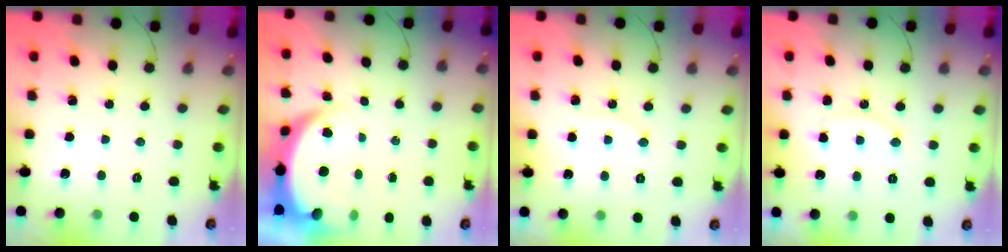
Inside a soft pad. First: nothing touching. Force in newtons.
{"total": 6.7, "press": 6.7, "slide": 1.0}
{"total": 3.5, "press": 3.5, "slide": 0.5}
{"total": 7.7, "press": 7.7, "slide": 0.4}